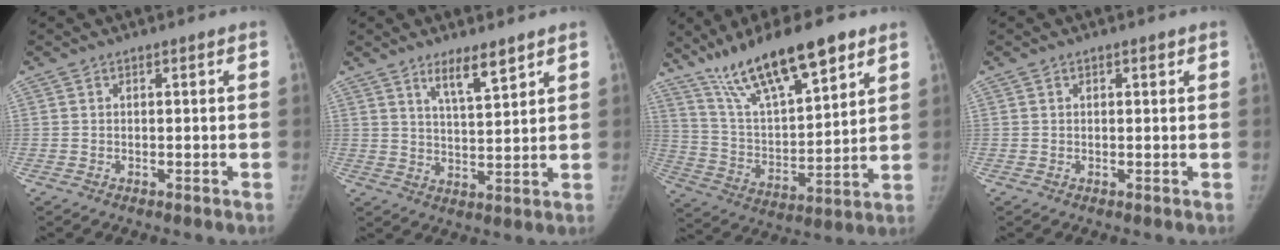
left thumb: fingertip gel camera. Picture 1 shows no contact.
{"total": 6.3, "force": [4.4, 1.4, 4.2], "torque": [-0.063, -0.035, 0.079]}
{"total": 20.2, "force": [13.6, 5.9, 13.8], "torque": [-0.216, -0.048, 0.247]}
{"total": 0.8, "force": [0.5, 0.5, 0.4], "torque": [0.000, -0.002, 0.005]}